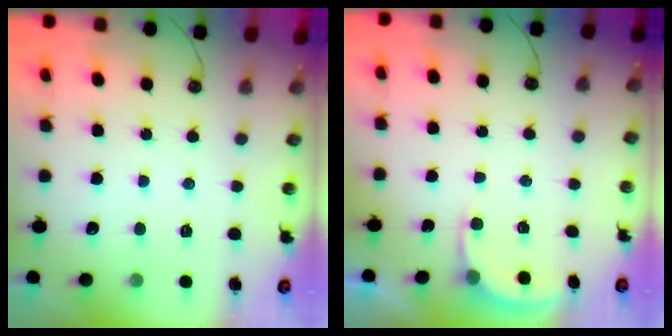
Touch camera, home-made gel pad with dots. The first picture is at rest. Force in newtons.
{"total": 2.7, "press": 2.7, "slide": 0.2}